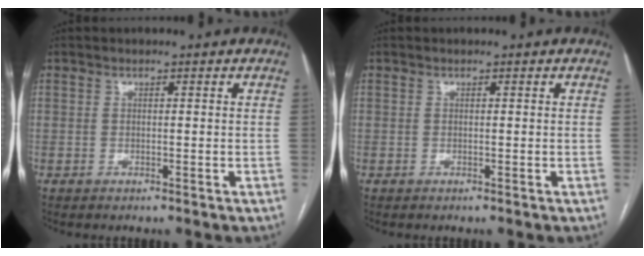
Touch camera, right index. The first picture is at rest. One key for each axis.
{"total": 0.0}